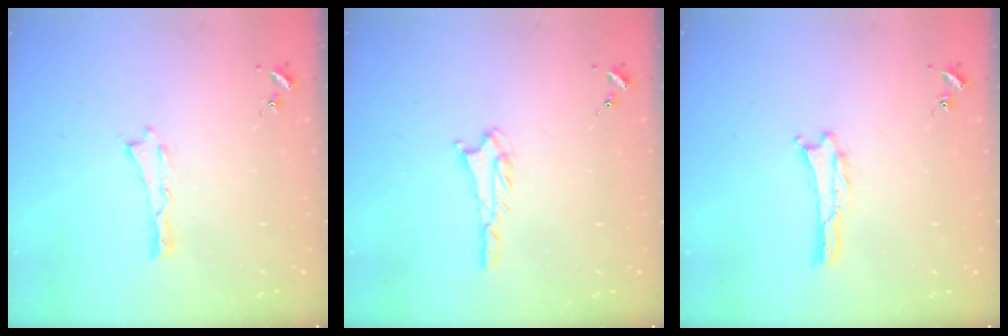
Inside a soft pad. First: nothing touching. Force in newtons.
{"total": 1.8, "press": 1.8, "slide": 0.2}
{"total": 0.0}